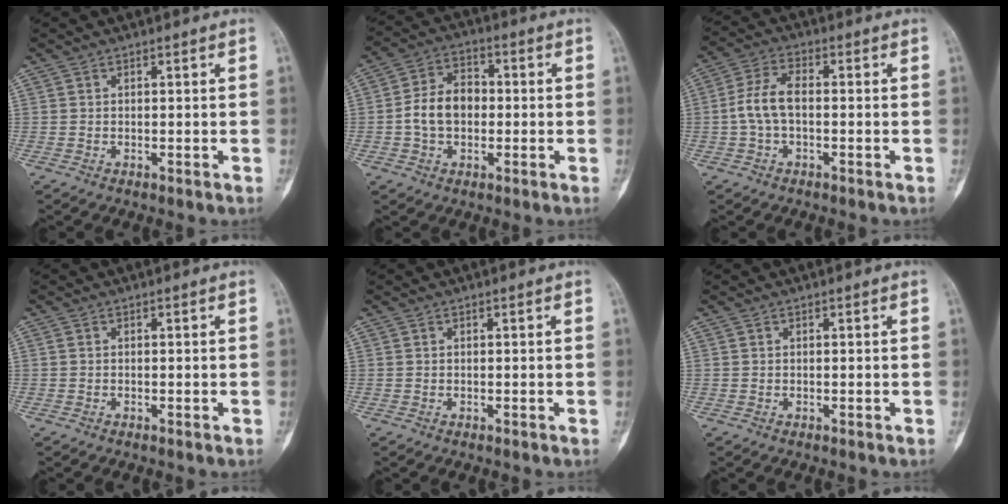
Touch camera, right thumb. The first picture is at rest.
{"total": 8.7, "force": [-0.8, 6.3, 6.0], "torque": [-0.096, 0.026, -0.022]}
{"total": 6.6, "force": [-0.7, 3.4, 5.6], "torque": [-0.121, 0.022, -0.019]}
{"total": 0.0}
{"total": 0.0}
{"total": 0.0}